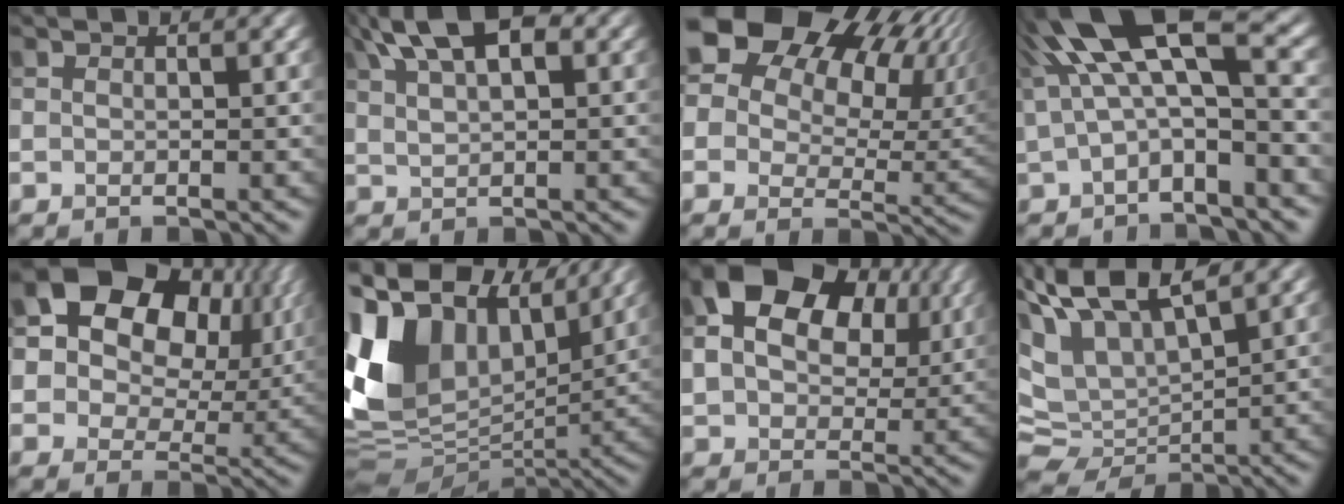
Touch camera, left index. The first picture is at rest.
{"total": 7.9, "force": [4.1, 3.3, 5.9], "torque": [-0.106, 0.022, 0.066]}
{"total": 20.1, "force": [9.3, 13.2, 12.1], "torque": [-0.219, 0.046, 0.162]}
{"total": 10.9, "force": [2.8, 3.7, 9.8], "torque": [-0.177, 0.018, 0.038]}
{"total": 18.4, "force": [7.2, 13.4, 10.3], "torque": [-0.196, 0.052, 0.122]}
{"total": 15.0, "force": [5.8, 9.8, 9.7], "torque": [-0.219, 0.031, 0.095]}
{"total": 15.1, "force": [6.3, 9.6, 9.9], "torque": [-0.170, 0.025, 0.100]}
{"total": 10.9, "force": [5.4, 4.7, 8.1], "torque": [-0.174, 0.008, 0.110]}